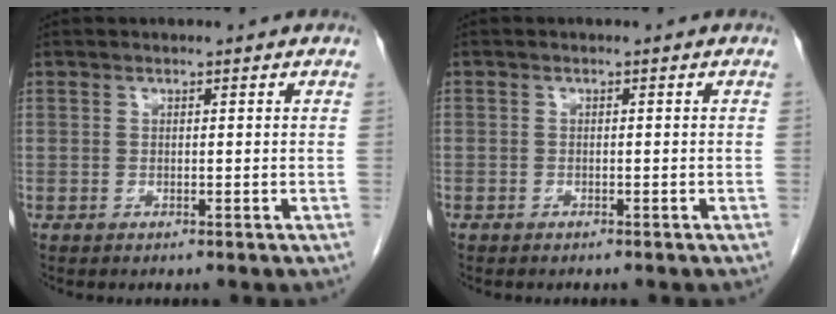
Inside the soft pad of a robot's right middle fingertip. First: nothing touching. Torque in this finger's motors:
{"motor_torque": [1.12, -1.01, -0.58, -0.21]}